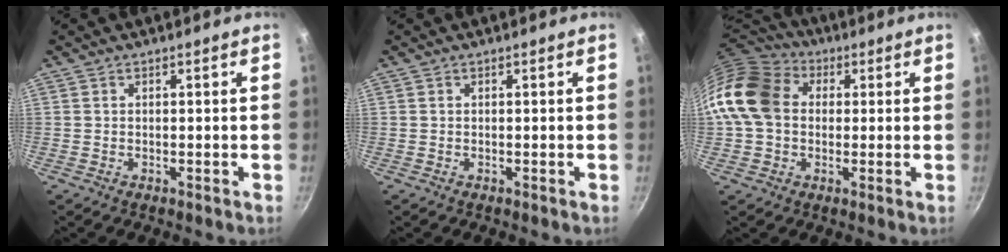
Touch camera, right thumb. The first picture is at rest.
{"total": 0.0}
{"total": 16.2, "force": [1.7, 12.7, 9.9], "torque": [-0.180, 0.033, 0.014]}